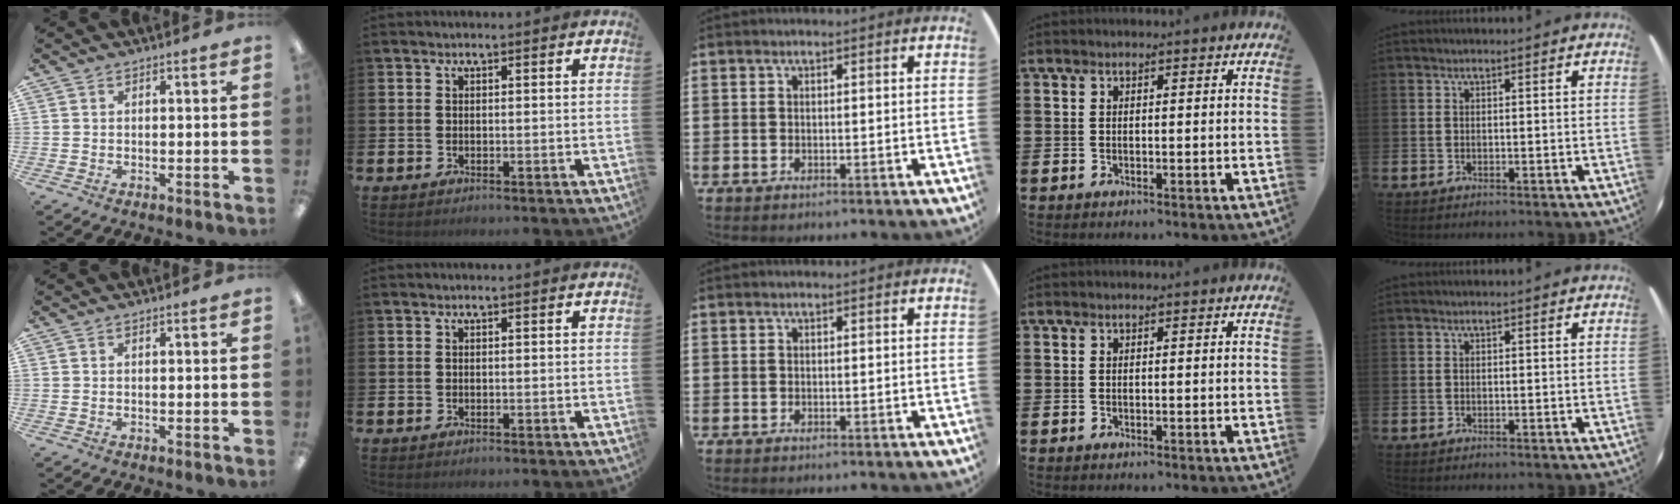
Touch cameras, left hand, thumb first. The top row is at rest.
{}